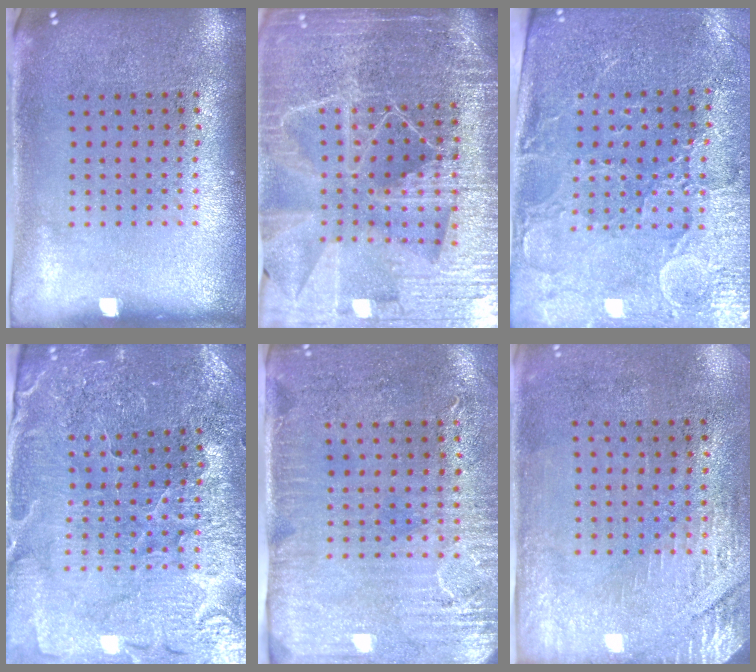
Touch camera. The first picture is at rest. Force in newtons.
{"total": 5.9, "press": 5.2, "slide": 2.8}
{"total": 3.3, "press": 3.1, "slide": 1.1}
{"total": 3.3, "press": 3.3, "slide": 0.3}
{"total": 3.0, "press": 2.5, "slide": 1.7}
{"total": 2.9, "press": 2.5, "slide": 1.5}